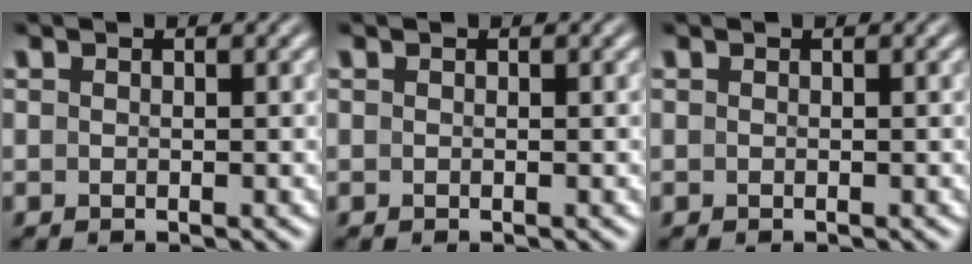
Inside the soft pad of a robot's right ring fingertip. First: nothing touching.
{"total": 0.0}
{"total": 0.0}